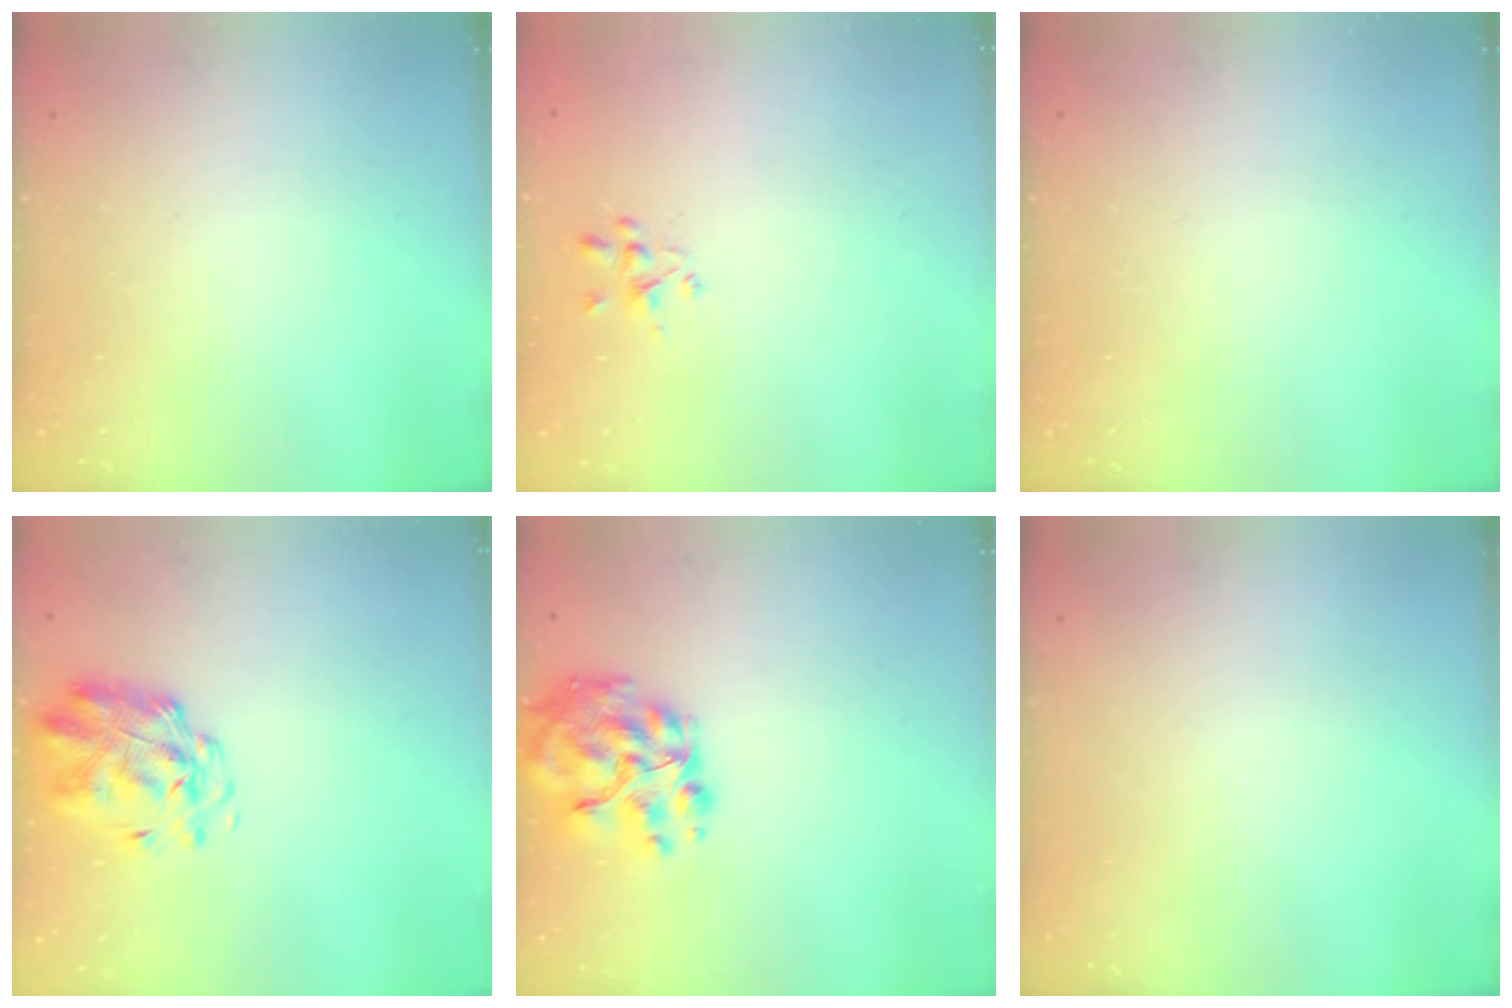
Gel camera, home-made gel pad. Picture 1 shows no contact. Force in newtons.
{"total": 1.8, "press": 1.7, "slide": 0.7}
{"total": 0.0}
{"total": 3.0, "press": 2.9, "slide": 1.0}
{"total": 13.7, "press": 13.2, "slide": 3.6}
{"total": 0.0}